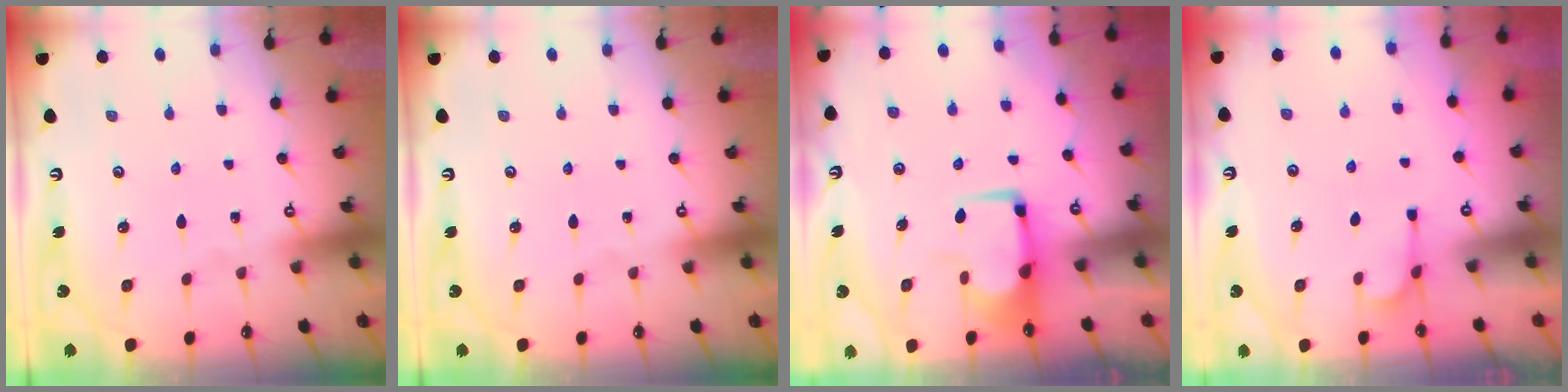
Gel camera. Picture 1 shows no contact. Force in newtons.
{"total": 0.0}
{"total": 2.4, "press": 2.3, "slide": 0.5}
{"total": 4.4, "press": 4.2, "slide": 1.2}